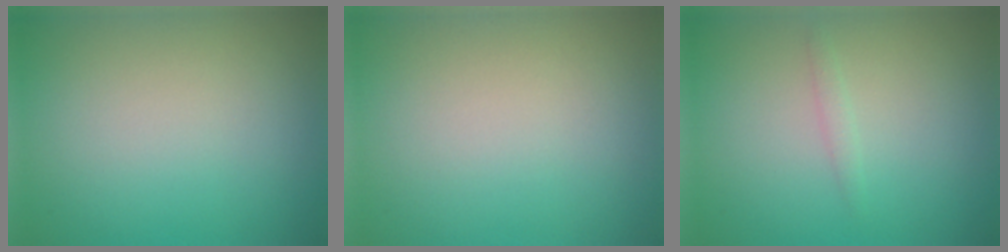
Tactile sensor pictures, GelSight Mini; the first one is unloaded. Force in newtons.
{"total": 0.0}
{"total": 0.8, "press": 0.8, "slide": 0.0}